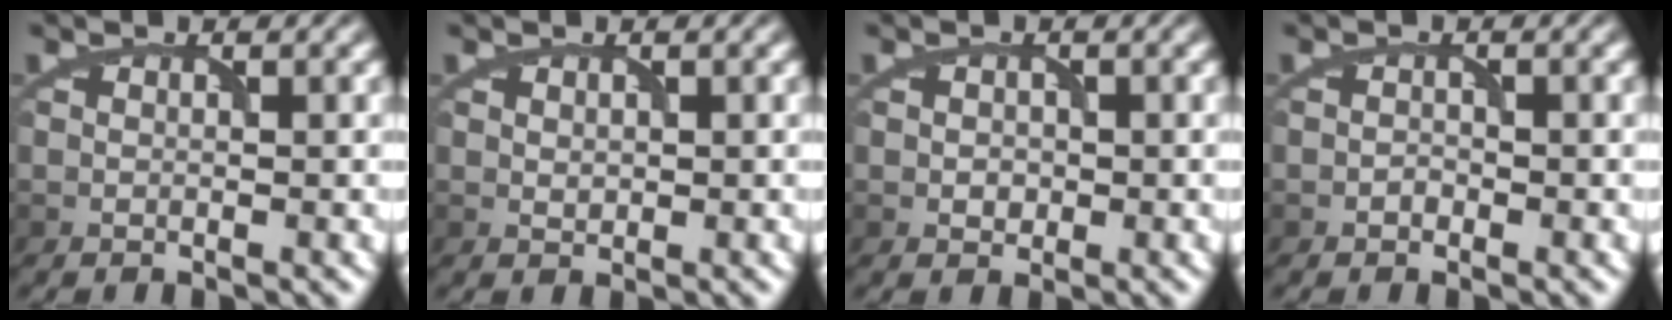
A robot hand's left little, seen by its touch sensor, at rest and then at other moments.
{"total": 0.8, "force": [0.2, 0.6, 0.4], "torque": [-0.009, -0.003, 0.009]}
{"total": 1.1, "force": [0.0, 1.0, 0.5], "torque": [-0.009, -0.002, -0.001]}
{"total": 0.7, "force": [-0.4, 0.5, 0.2], "torque": [-0.003, -0.001, -0.009]}